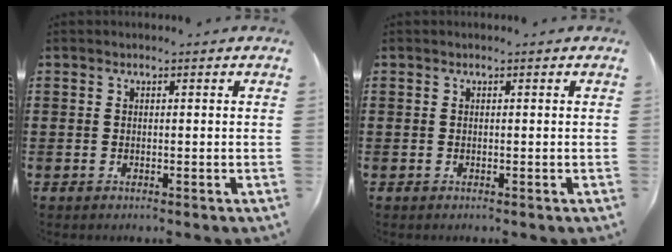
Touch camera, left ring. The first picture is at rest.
{"total": 0.0}